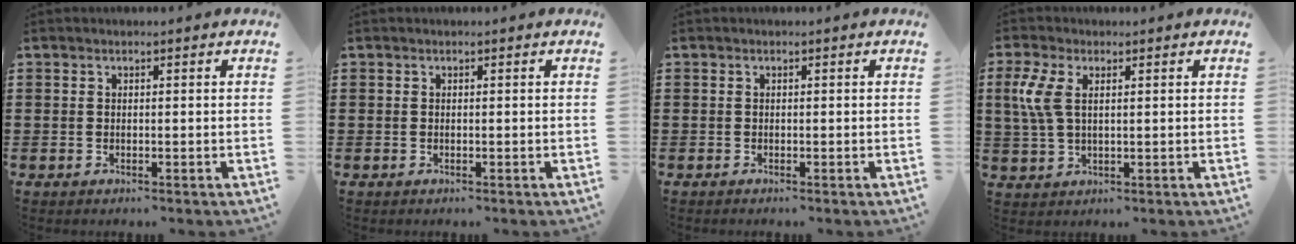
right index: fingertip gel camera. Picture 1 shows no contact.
{"total": 0.0}
{"total": 0.0}
{"total": 5.7, "force": [1.6, 2.6, 4.8], "torque": [-0.130, -0.002, 0.019]}